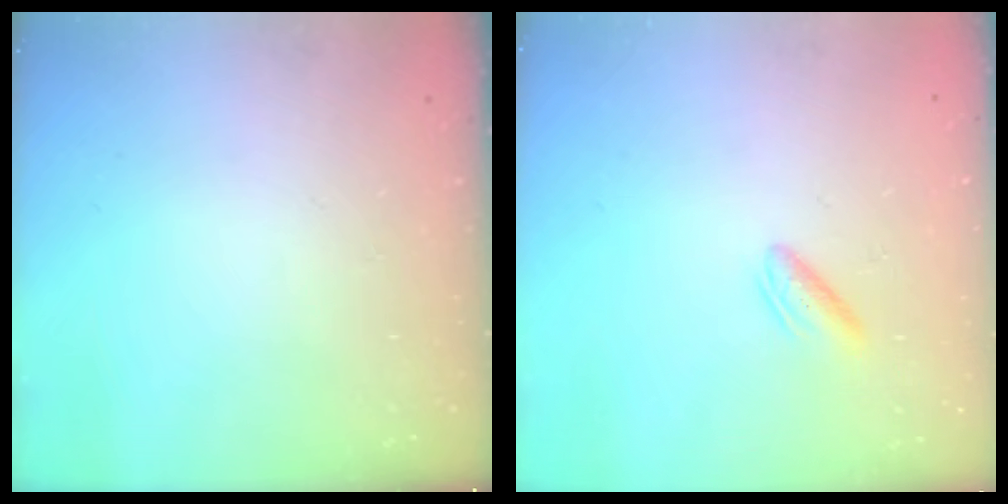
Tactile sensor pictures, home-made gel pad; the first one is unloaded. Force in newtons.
{"total": 3.0, "press": 2.8, "slide": 0.9}